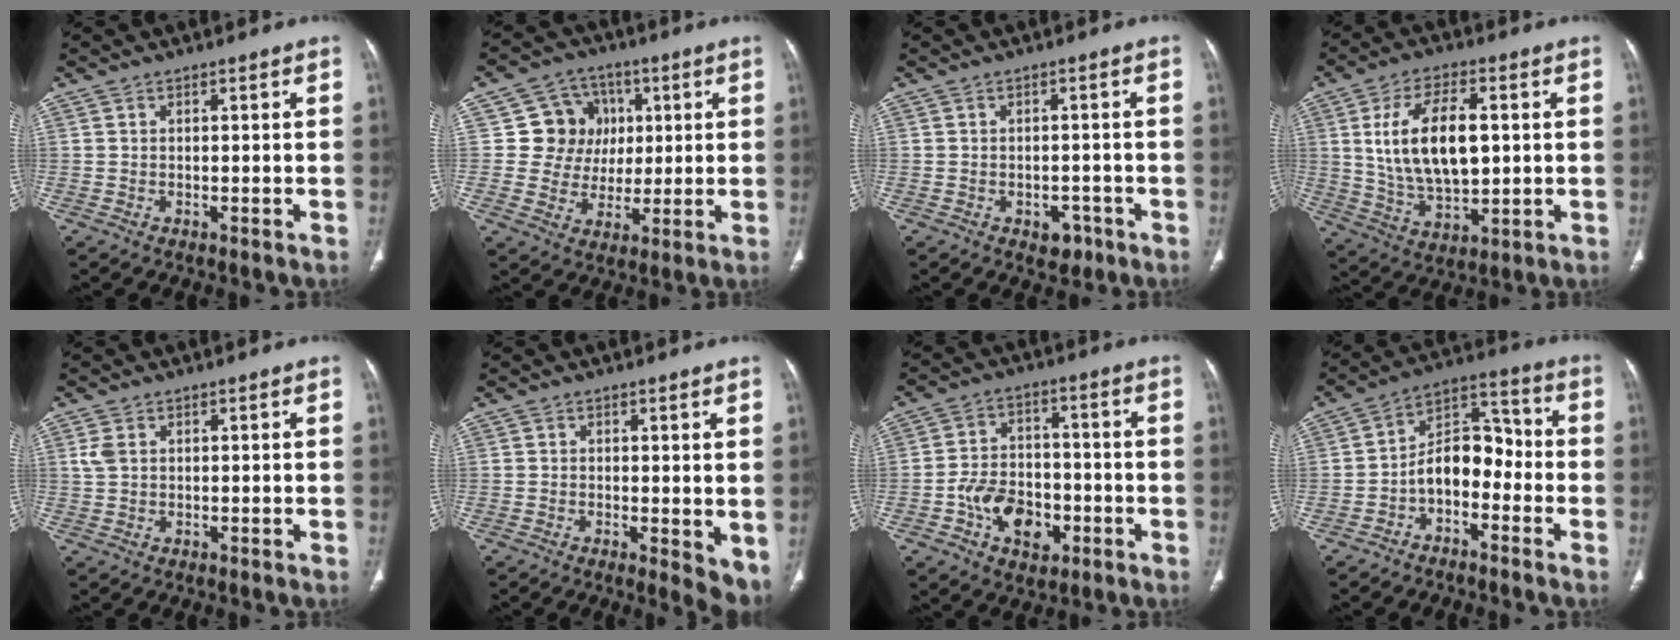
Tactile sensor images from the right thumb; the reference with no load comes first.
{"total": 10.3, "force": [2.2, 9.8, 2.6], "torque": [0.008, 0.005, 0.038]}
{"total": 3.4, "force": [-1.8, 2.4, 1.6], "torque": [-0.004, 0.009, -0.017]}
{"total": 15.7, "force": [2.4, 8.2, 13.2], "torque": [-0.224, -0.005, 0.052]}
{"total": 2.3, "force": [0.8, 1.5, 1.6], "torque": [-0.042, 0.006, 0.020]}
{"total": 5.6, "force": [-0.2, 2.3, 5.1], "torque": [-0.058, -0.015, -0.002]}
{"total": 11.2, "force": [-3.9, 7.7, 7.1], "torque": [-0.091, 0.027, -0.064]}
{"total": 8.8, "force": [-3.0, 5.5, 6.2], "torque": [-0.079, 0.050, -0.062]}